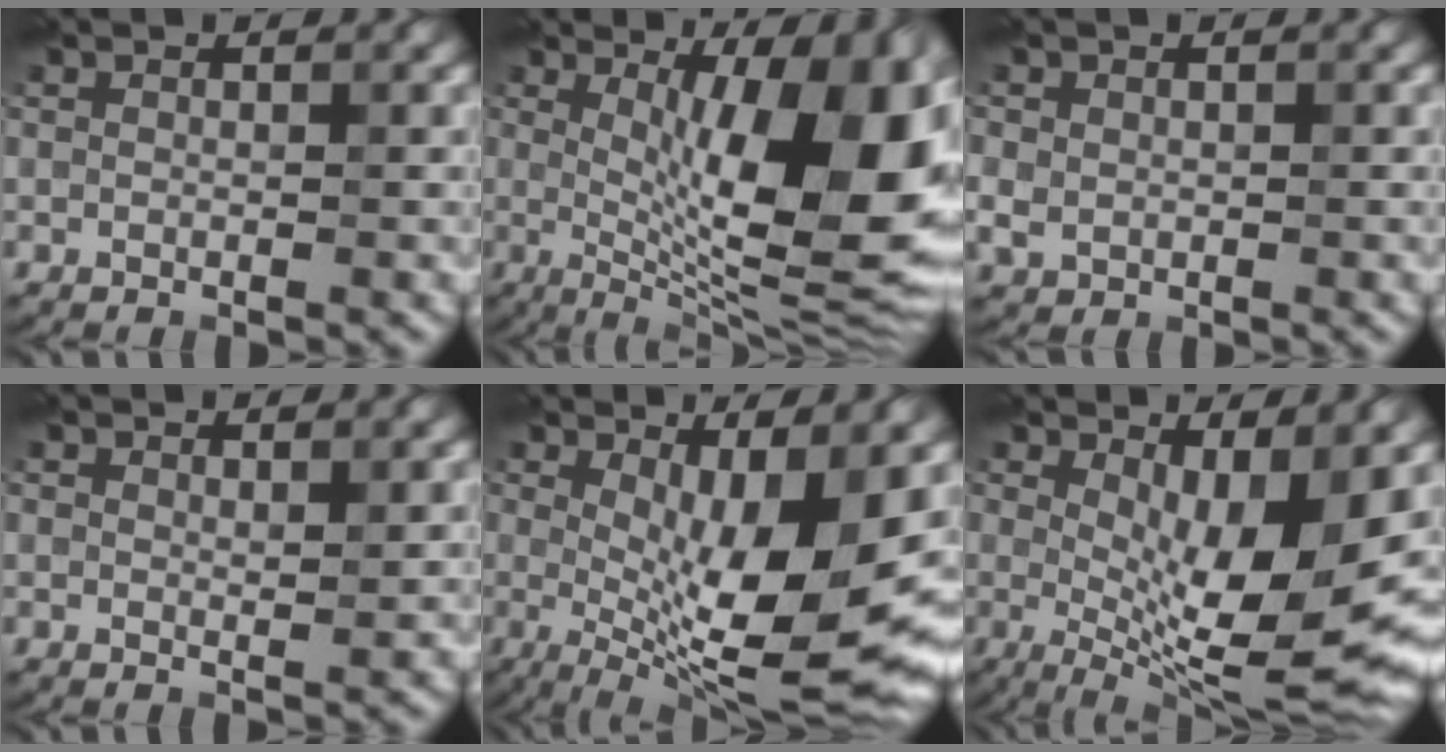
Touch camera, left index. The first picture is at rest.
{"total": 13.6, "force": [1.6, 4.5, 12.7], "torque": [-0.158, 0.001, 0.021]}
{"total": 1.8, "force": [0.1, 1.7, 0.7], "torque": [-0.016, 0.001, 0.004]}
{"total": 0.7, "force": [0.3, 0.2, 0.6], "torque": [-0.012, -0.003, 0.007]}
{"total": 12.4, "force": [0.2, 3.5, 11.9], "torque": [-0.176, -0.014, 0.006]}
{"total": 10.9, "force": [0.6, 3.4, 10.4], "torque": [-0.157, -0.018, 0.013]}